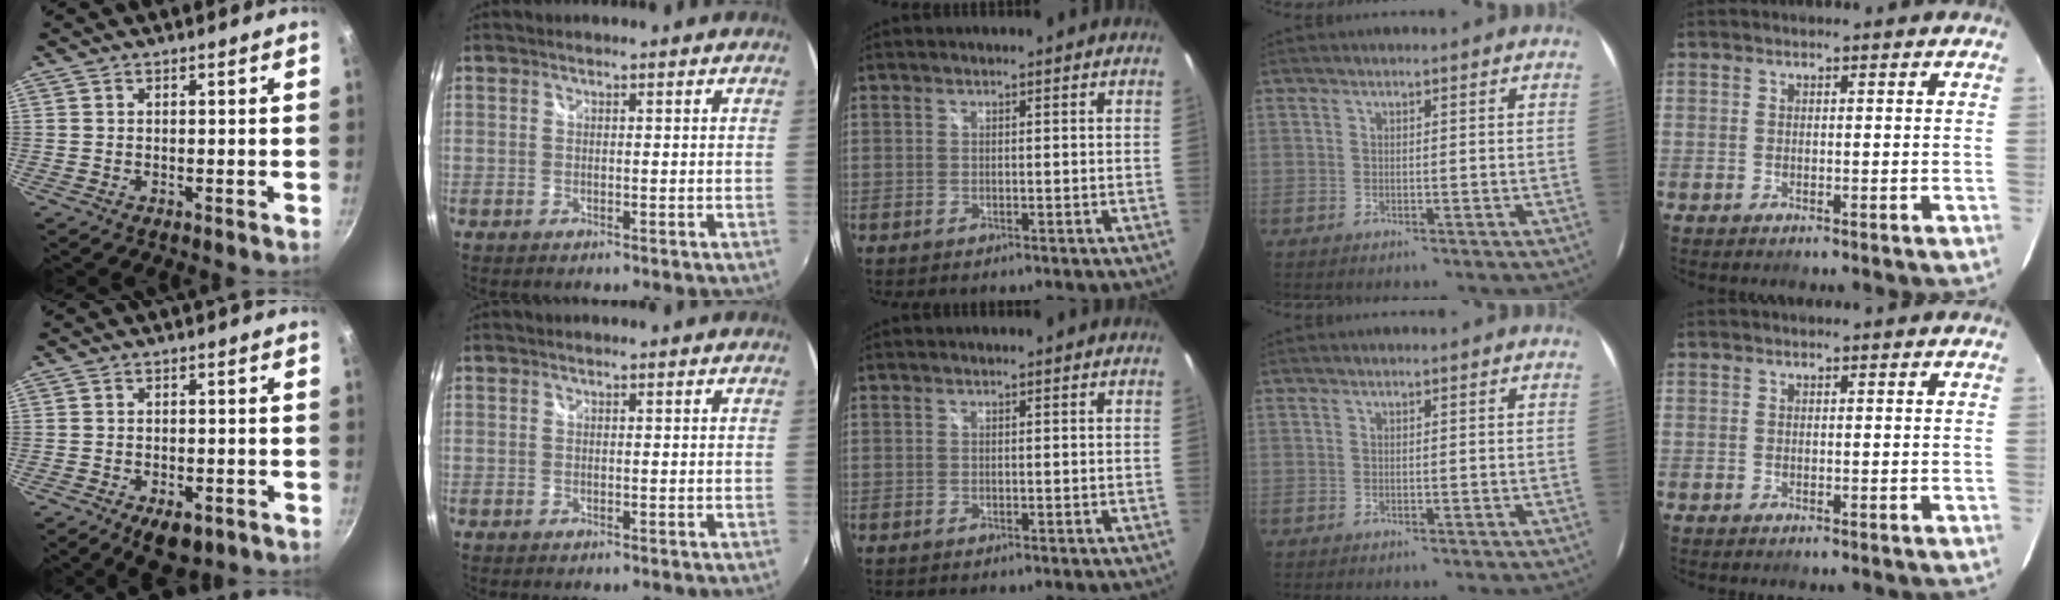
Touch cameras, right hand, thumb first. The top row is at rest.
{"thumb": {"total": 6.3, "force": [-3.2, 3.3, 4.3], "torque": [-0.052, 0.014, -0.038]}}